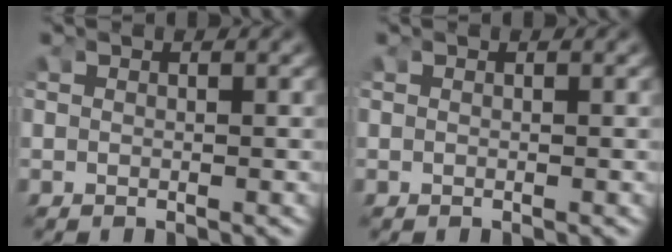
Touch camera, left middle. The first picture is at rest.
{"total": 0.0}